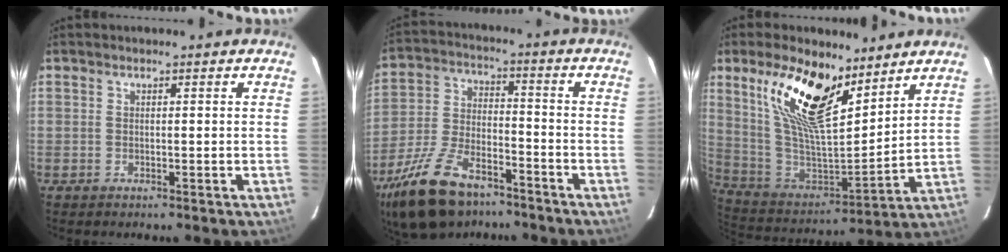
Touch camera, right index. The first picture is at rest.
{"total": 18.7, "force": [-13.0, 8.4, 10.5], "torque": [-0.226, -0.016, -0.231]}
{"total": 19.3, "force": [11.8, 7.4, 13.4], "torque": [-0.272, 0.006, 0.231]}